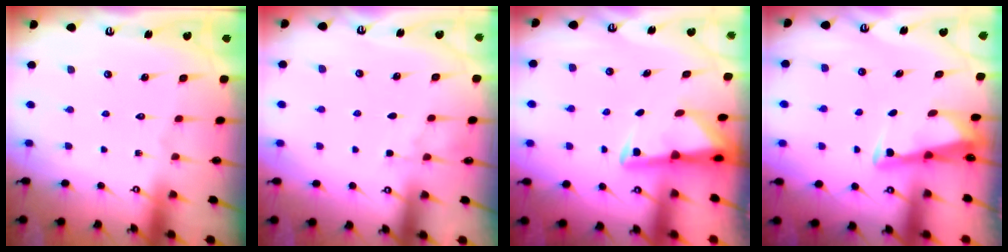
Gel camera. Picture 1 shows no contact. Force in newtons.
{"total": 2.7, "press": 2.7, "slide": 0.4}
{"total": 3.0, "press": 2.9, "slide": 0.6}
{"total": 3.1, "press": 3.1, "slide": 0.5}